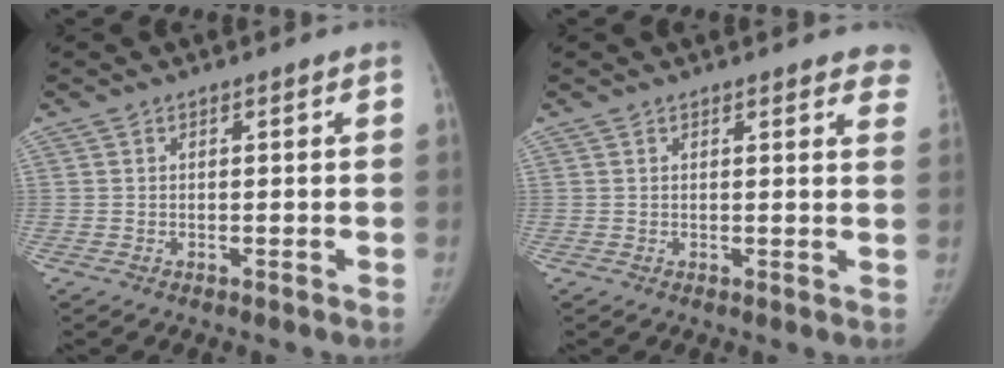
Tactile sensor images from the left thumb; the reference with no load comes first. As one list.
[{"total": 5.0, "force": [4.2, 1.6, 2.2], "torque": [0.004, -0.016, 0.029]}]